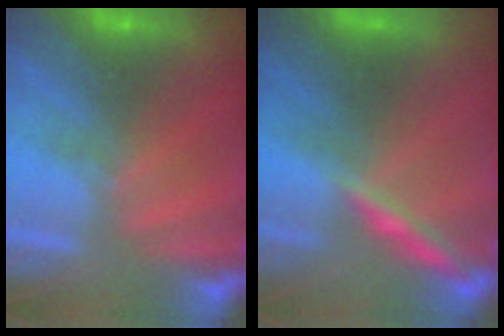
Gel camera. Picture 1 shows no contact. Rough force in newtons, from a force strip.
{"total": 2.0}